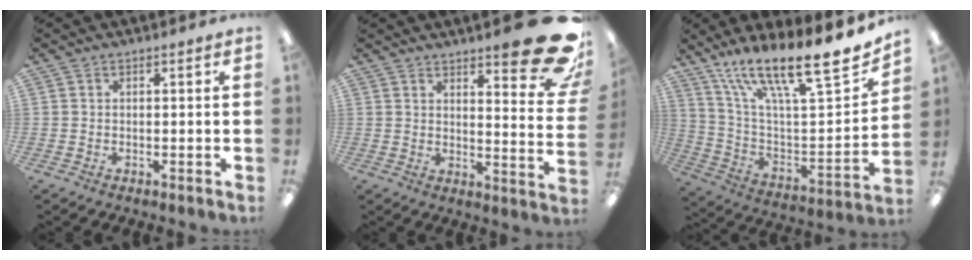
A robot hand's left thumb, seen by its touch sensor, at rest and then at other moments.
{"total": 15.8, "force": [10.6, 4.2, 10.9], "torque": [-0.134, -0.080, 0.173]}
{"total": 21.8, "force": [16.9, 4.3, 13.1], "torque": [-0.209, -0.128, 0.278]}